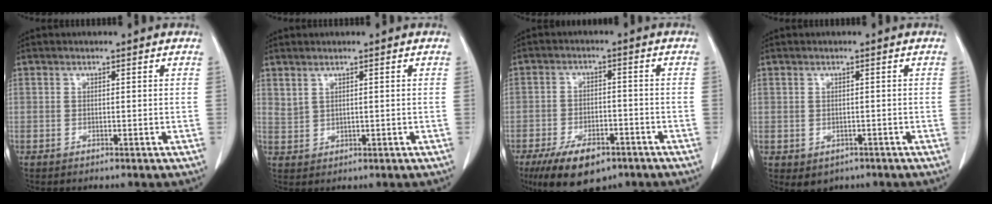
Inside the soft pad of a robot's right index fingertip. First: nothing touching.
{"total": 1.4, "force": [1.1, 0.6, 0.6], "torque": [-0.012, 0.000, 0.030]}
{"total": 10.4, "force": [-6.9, 4.5, 6.4], "torque": [-0.110, -0.009, -0.111]}
{"total": 2.8, "force": [-1.3, 2.3, 0.8], "torque": [-0.009, 0.001, -0.008]}